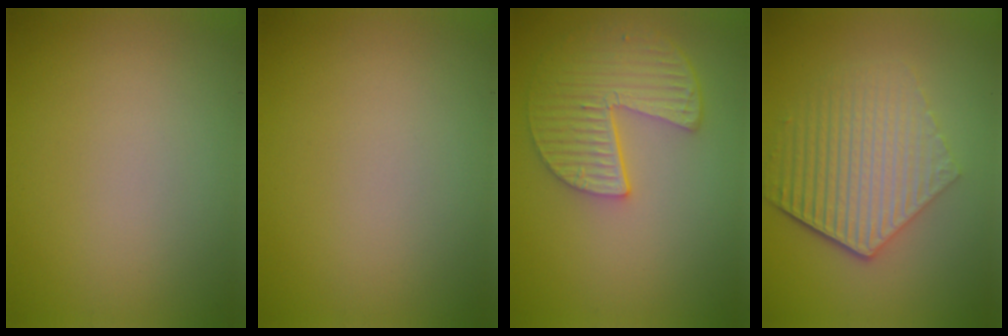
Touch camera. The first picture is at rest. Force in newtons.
{"total": 0.0}
{"total": 5.4, "press": 4.3, "slide": 3.1}
{"total": 6.1, "press": 4.4, "slide": 4.1}